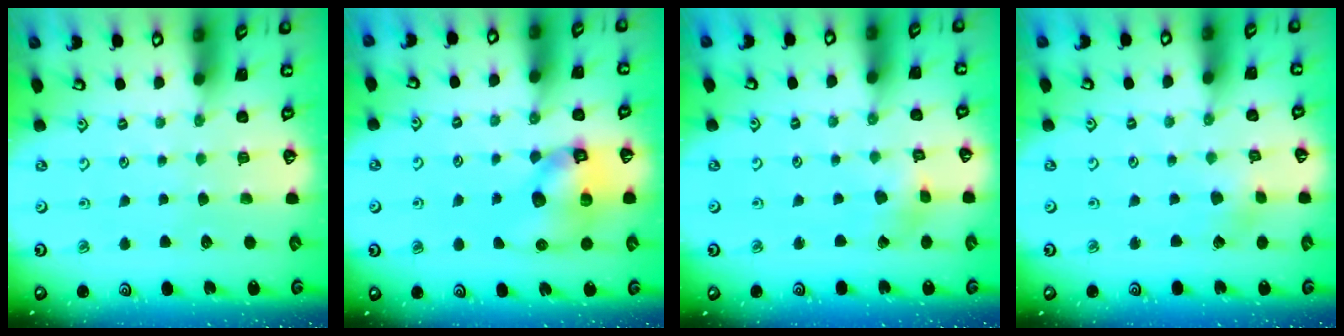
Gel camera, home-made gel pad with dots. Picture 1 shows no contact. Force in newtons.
{"total": 11.2, "press": 11.0, "slide": 1.9}
{"total": 2.4, "press": 2.3, "slide": 0.4}
{"total": 2.0, "press": 2.0, "slide": 0.1}